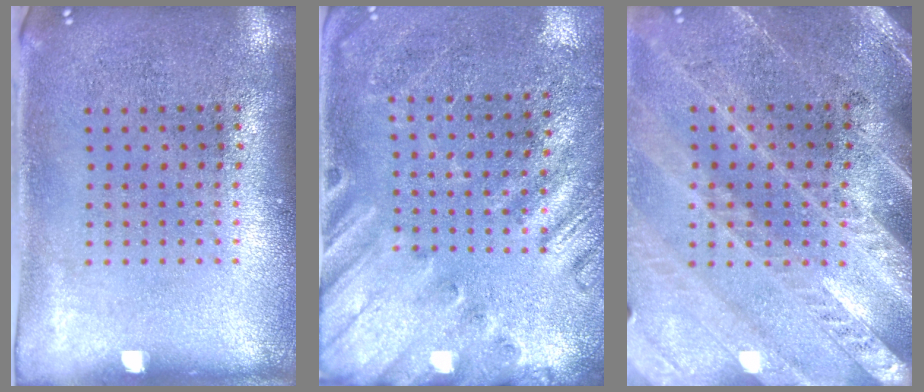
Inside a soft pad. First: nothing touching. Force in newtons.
{"total": 2.4, "press": 2.0, "slide": 1.4}
{"total": 2.9, "press": 2.6, "slide": 1.1}